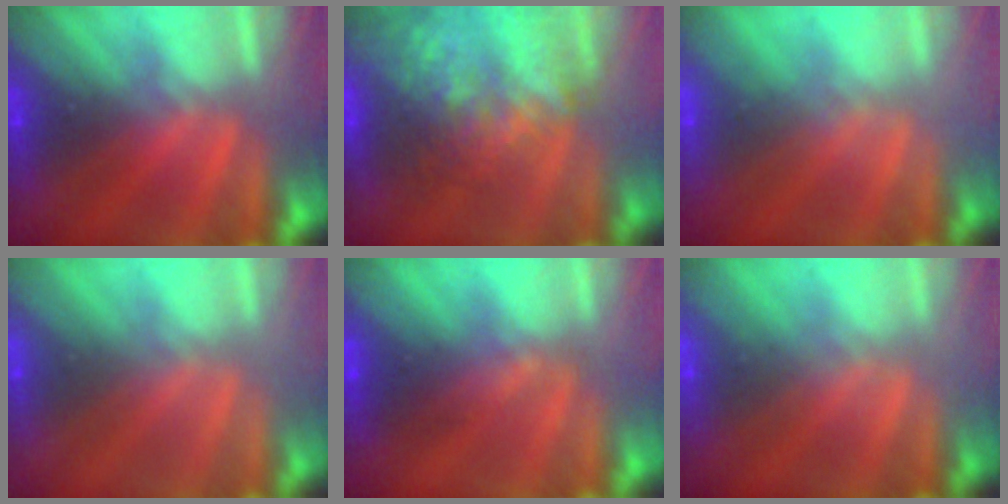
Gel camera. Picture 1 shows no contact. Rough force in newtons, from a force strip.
{"total": 9.6}
{"total": 1.6}
{"total": 3.3}
{"total": 1.7}
{"total": 1.6}